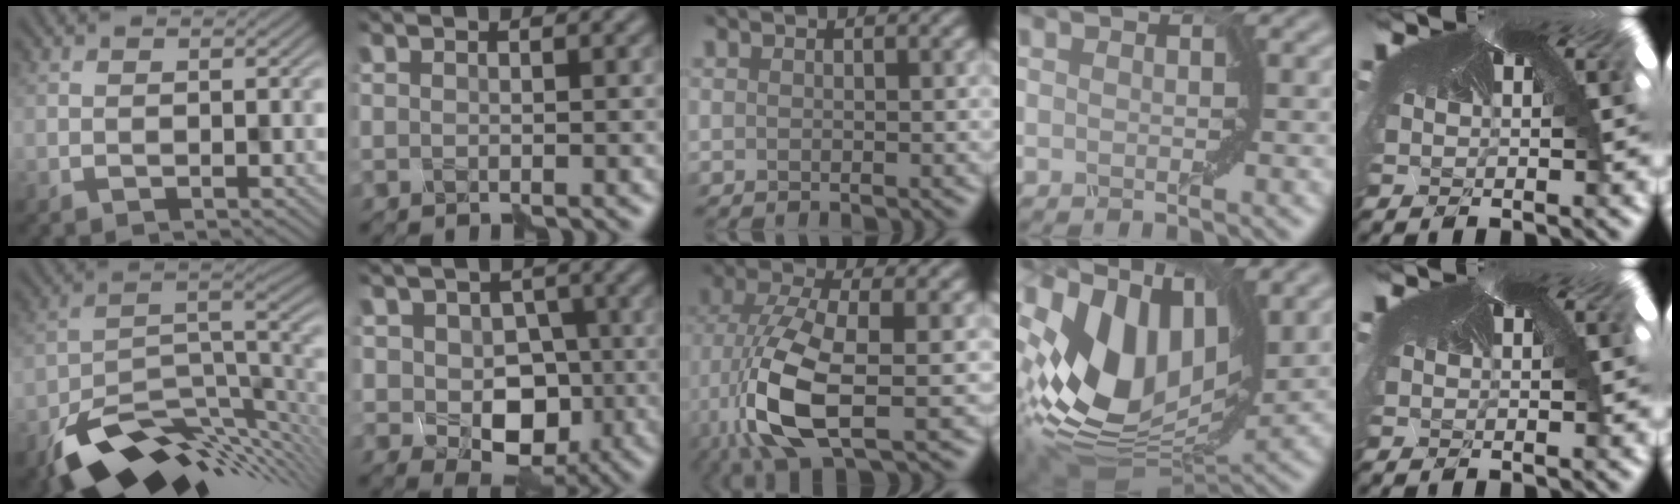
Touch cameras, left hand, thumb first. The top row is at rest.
{"thumb": {"total": 12.1, "force": [-6.6, 5.7, 8.4], "torque": [-0.152, -0.028, -0.094]}, "index": {"total": 5.6, "force": [-1.4, 4.2, 3.3], "torque": [-0.051, -0.006, -0.026]}, "middle": {"total": 9.0, "force": [-1.5, 3.7, 8.0], "torque": [-0.193, -0.004, -0.035]}, "ring": {"total": 12.9, "force": [1.3, 8.3, 9.8], "torque": [-0.221, -0.010, 0.028]}}